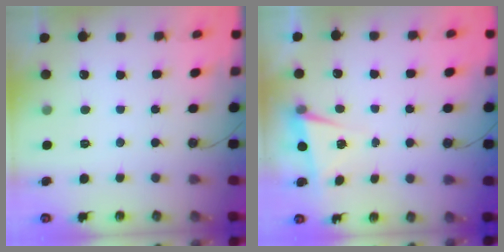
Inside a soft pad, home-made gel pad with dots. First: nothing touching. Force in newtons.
{"total": 3.0, "press": 2.3, "slide": 1.9}